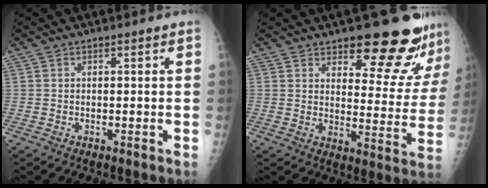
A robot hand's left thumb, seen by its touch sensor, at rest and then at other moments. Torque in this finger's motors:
{"motor_torque": [1.01, 1.03, 0.44, -0.30, 0.00]}